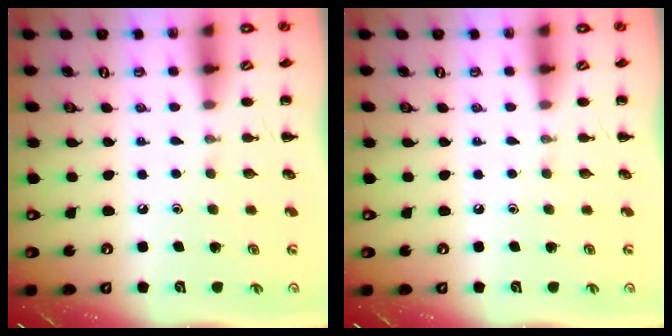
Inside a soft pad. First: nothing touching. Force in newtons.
{"total": 0.0}